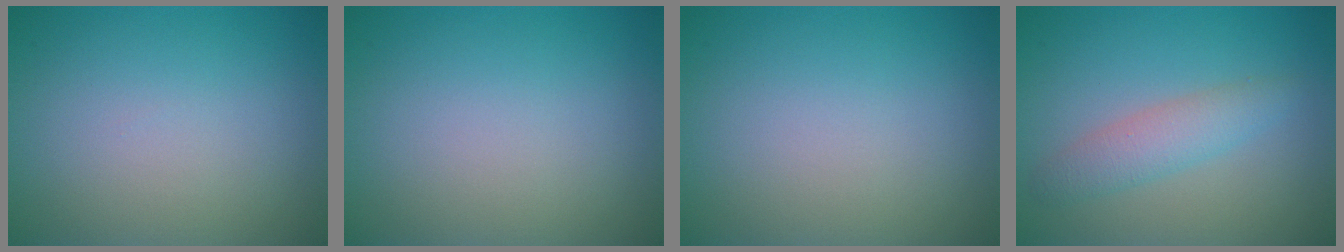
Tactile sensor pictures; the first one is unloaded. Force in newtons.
{"total": 0.0}
{"total": 0.0}
{"total": 2.6, "press": 2.6, "slide": 0.1}